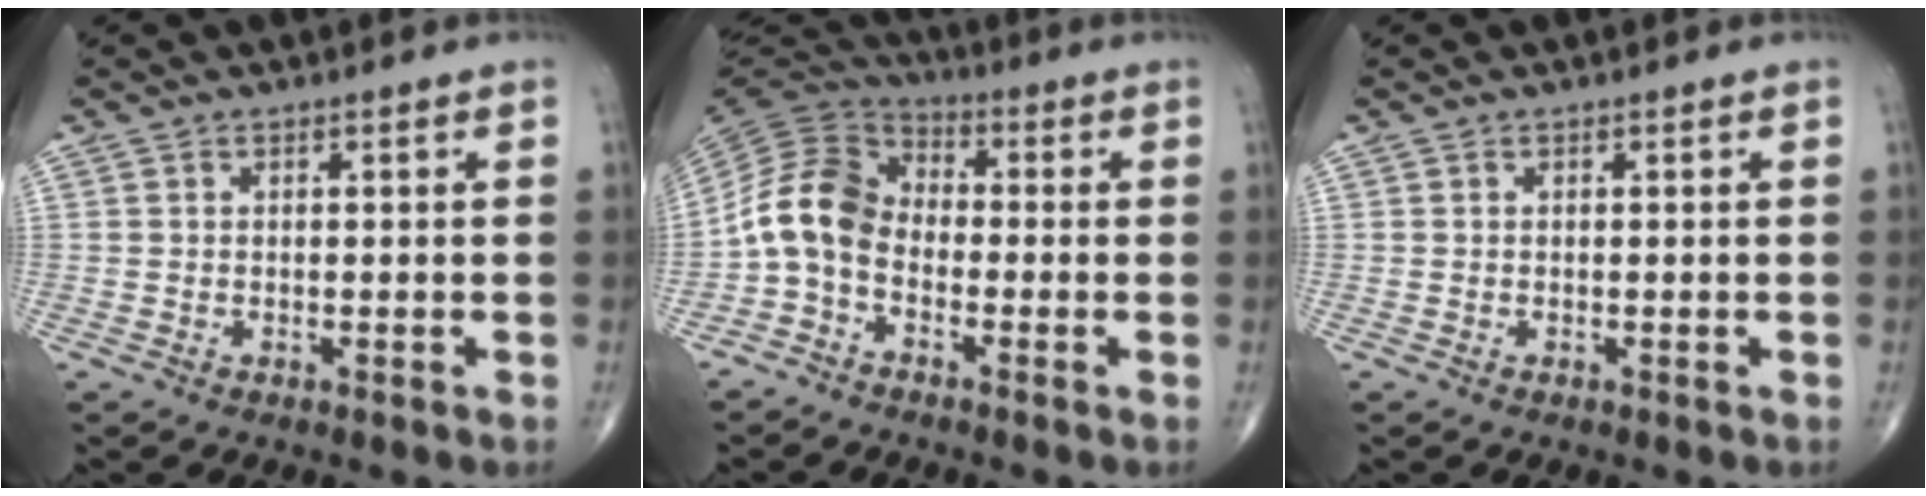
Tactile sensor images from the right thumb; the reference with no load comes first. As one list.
[{"total": 9.6, "force": [-2.6, 6.8, 6.2], "torque": [-0.113, 0.046, -0.070]}, {"total": 0.0}]